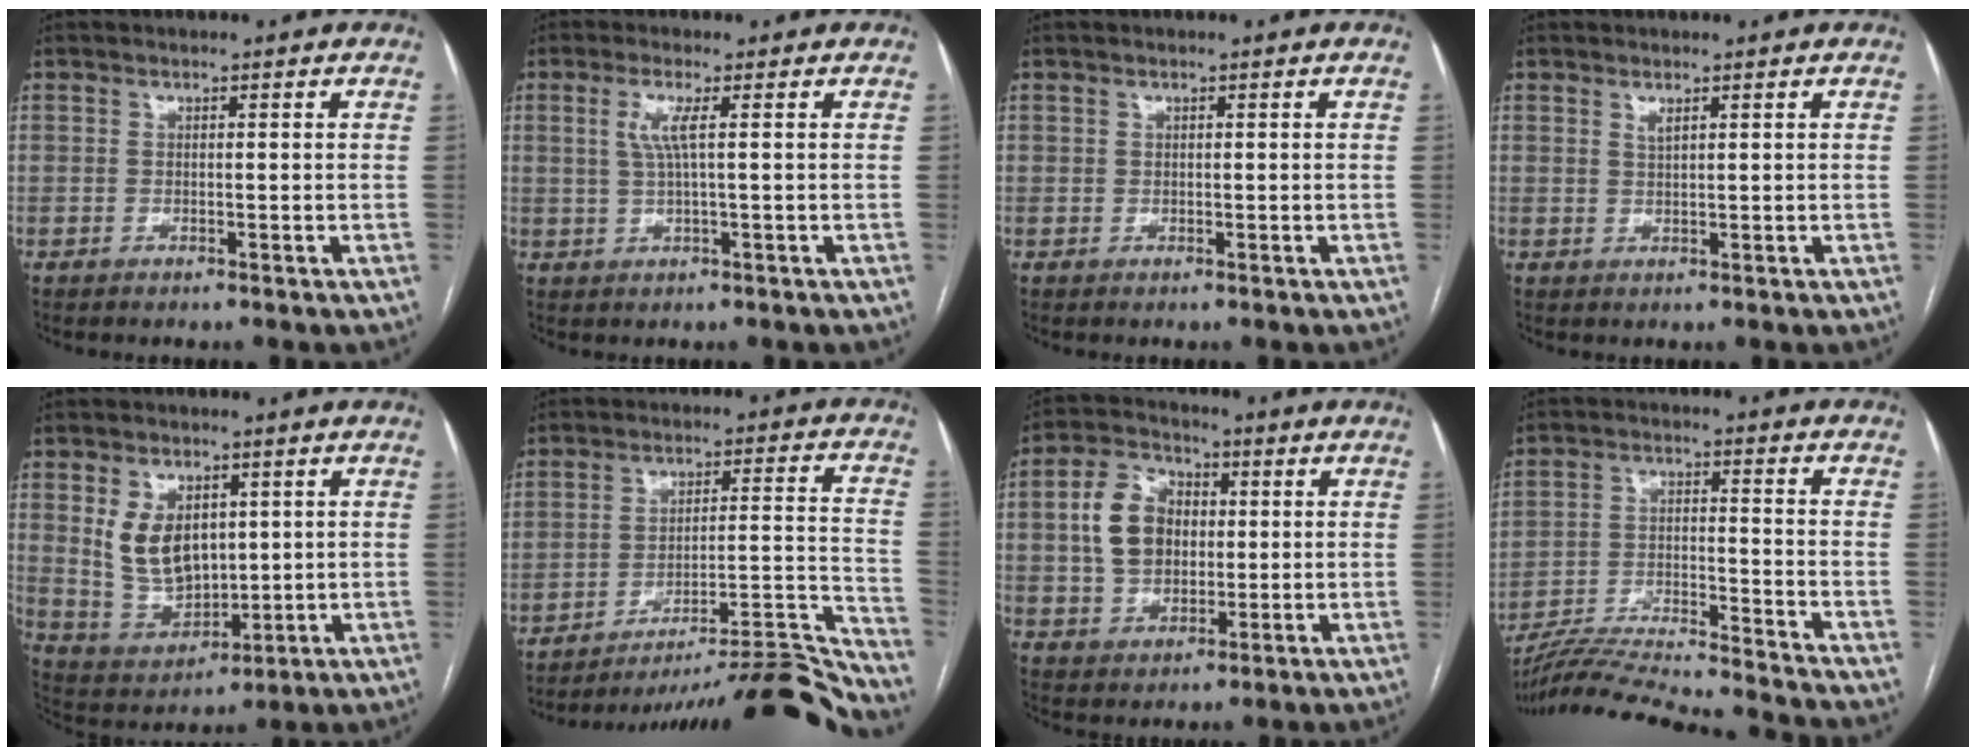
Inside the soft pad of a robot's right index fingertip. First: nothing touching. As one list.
[{"total": 3.3, "force": [0.8, -0.1, 3.2], "torque": [-0.073, 0.004, 0.018]}, {"total": 0.0}, {"total": 1.0, "force": [0.7, 0.1, 0.7], "torque": [-0.017, -0.004, 0.015]}, {"total": 9.7, "force": [2.4, 6.5, 6.8], "torque": [-0.138, 0.008, 0.065]}, {"total": 23.6, "force": [-22.4, -0.5, 7.3], "torque": [-0.033, 0.018, -0.313]}, {"total": 9.7, "force": [1.0, 7.2, 6.4], "torque": [-0.141, 0.028, 0.023]}, {"total": 17.2, "force": [-16.4, -0.6, 5.0], "torque": [-0.099, -0.012, -0.266]}]